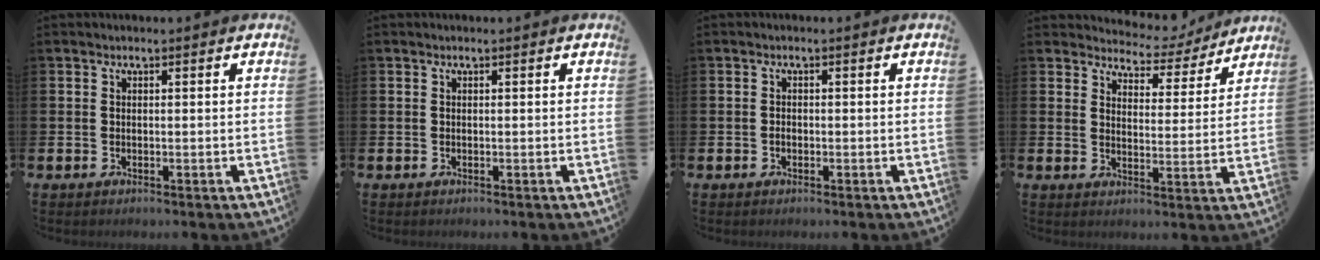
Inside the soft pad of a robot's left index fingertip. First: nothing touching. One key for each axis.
{"total": 0.0}
{"total": 0.8, "fx": -0.5, "fy": 0.5, "fz": 0.4, "tx": -0.006, "ty": 0.001, "tz": -0.011}
{"total": 4.5, "fx": 4.3, "fy": 1.4, "fz": 0.2, "tx": -0.015, "ty": -0.040, "tz": 0.069}